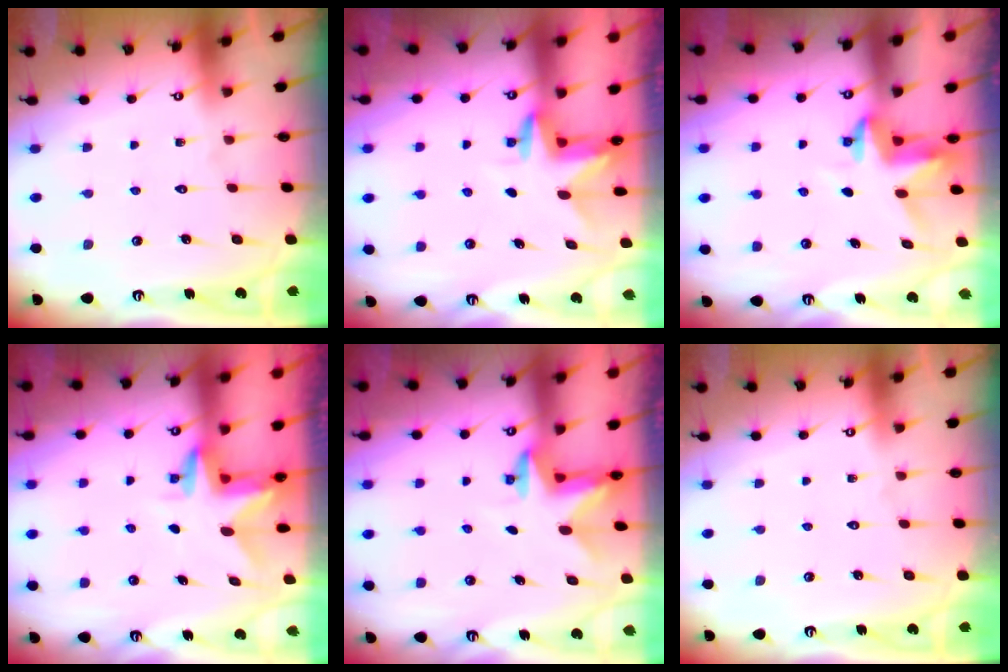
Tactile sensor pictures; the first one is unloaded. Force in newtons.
{"total": 3.0, "press": 3.0, "slide": 0.2}
{"total": 3.7, "press": 3.7, "slide": 0.3}
{"total": 2.8, "press": 2.8, "slide": 0.2}
{"total": 2.5, "press": 2.4, "slide": 0.5}
{"total": 0.0}